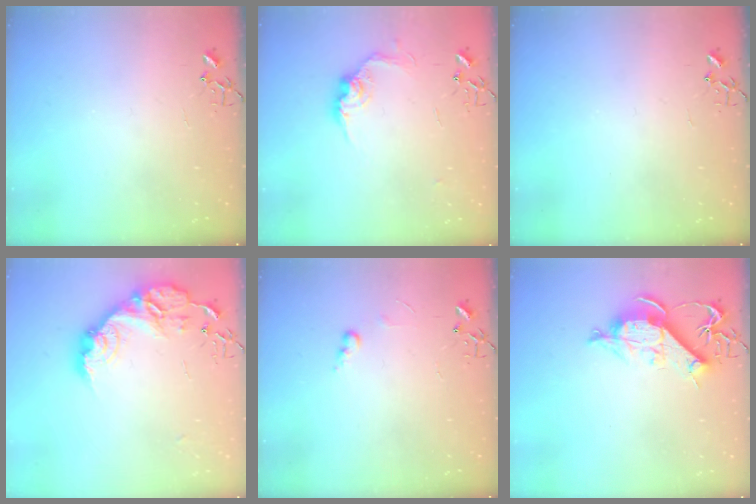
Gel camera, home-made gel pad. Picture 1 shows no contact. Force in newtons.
{"total": 11.3, "press": 11.3, "slide": 0.6}
{"total": 0.0}
{"total": 17.3, "press": 17.3, "slide": 1.2}
{"total": 5.5, "press": 5.5, "slide": 0.7}
{"total": 10.6, "press": 10.5, "slide": 1.1}